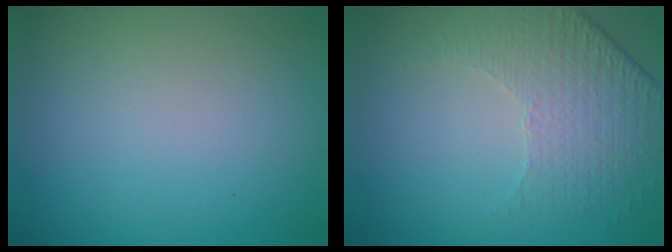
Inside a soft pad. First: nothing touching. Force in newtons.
{"total": 4.7, "press": 3.1, "slide": 3.5}